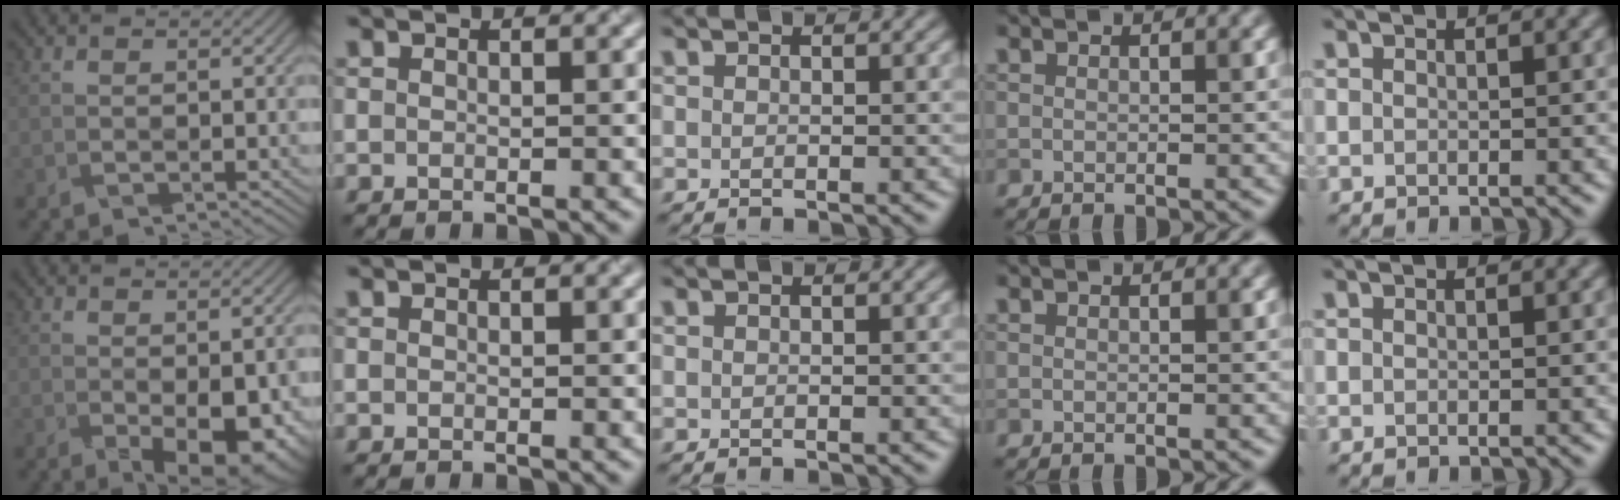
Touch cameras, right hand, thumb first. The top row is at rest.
{"thumb": {"total": 9.3, "force": [-3.0, 4.2, 7.8], "torque": [-0.101, -0.017, -0.017]}}